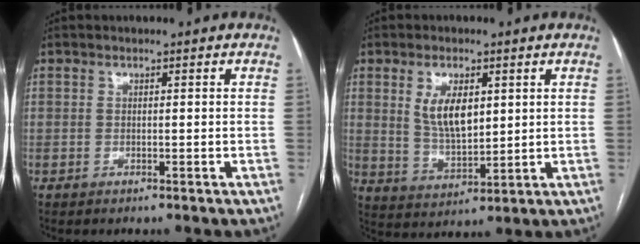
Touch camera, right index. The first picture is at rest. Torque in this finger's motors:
{"motor_torque": [0.22, 0.08, 0.17, 0.07]}